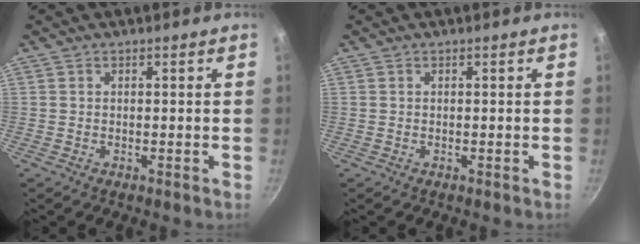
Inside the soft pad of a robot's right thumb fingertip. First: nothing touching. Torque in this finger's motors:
{"motor_torque": [-0.01, 0.01, 0.00, 0.00, 0.00]}